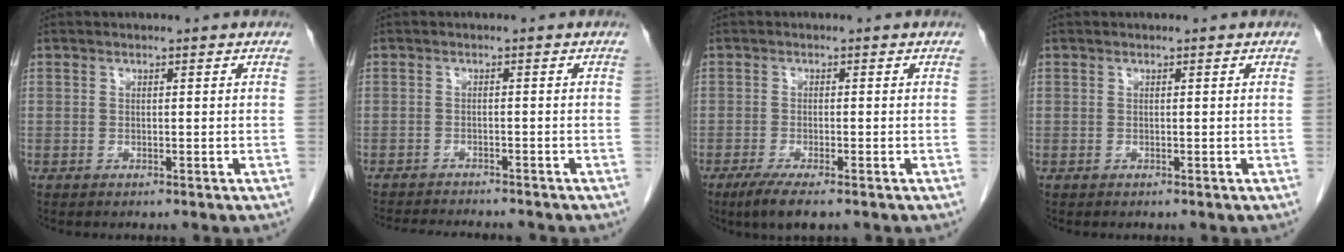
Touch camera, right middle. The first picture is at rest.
{"total": 8.5, "force": [-7.9, 1.0, 2.8], "torque": [-0.043, -0.011, -0.112]}
{"total": 6.2, "force": [-4.3, 0.4, 4.5], "torque": [-0.076, -0.016, -0.070]}
{"total": 0.0}